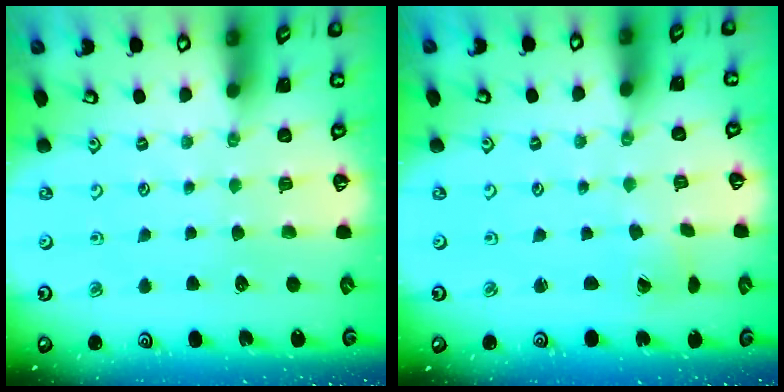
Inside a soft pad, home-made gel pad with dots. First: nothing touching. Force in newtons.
{"total": 0.0}